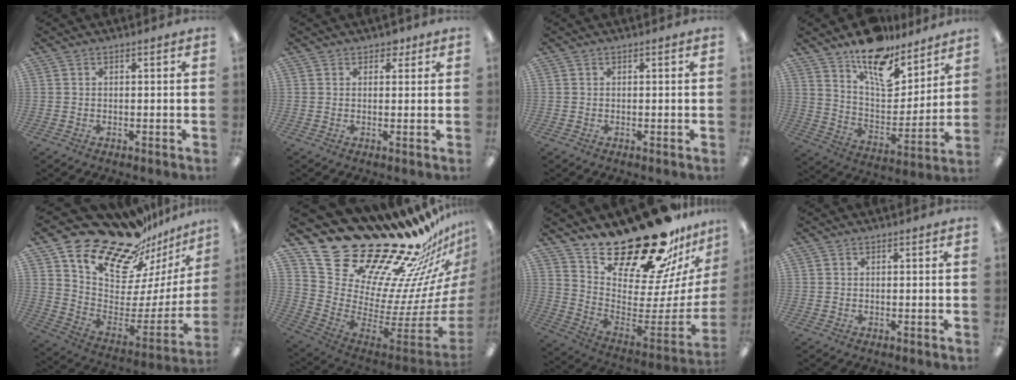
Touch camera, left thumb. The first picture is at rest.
{"total": 2.6, "force": [1.6, 1.8, 0.8], "torque": [-0.001, -0.002, 0.027]}
{"total": 0.0}
{"total": 15.1, "force": [11.9, 6.8, 6.4], "torque": [-0.107, -0.095, 0.211]}
{"total": 22.2, "force": [19.2, 8.8, 6.8], "torque": [-0.116, -0.149, 0.343]}
{"total": 30.7, "force": [26.0, 11.8, 11.4], "torque": [-0.106, -0.252, 0.489]}
{"total": 24.7, "force": [21.2, 7.1, 10.4], "torque": [-0.141, -0.178, 0.369]}
{"total": 0.0}